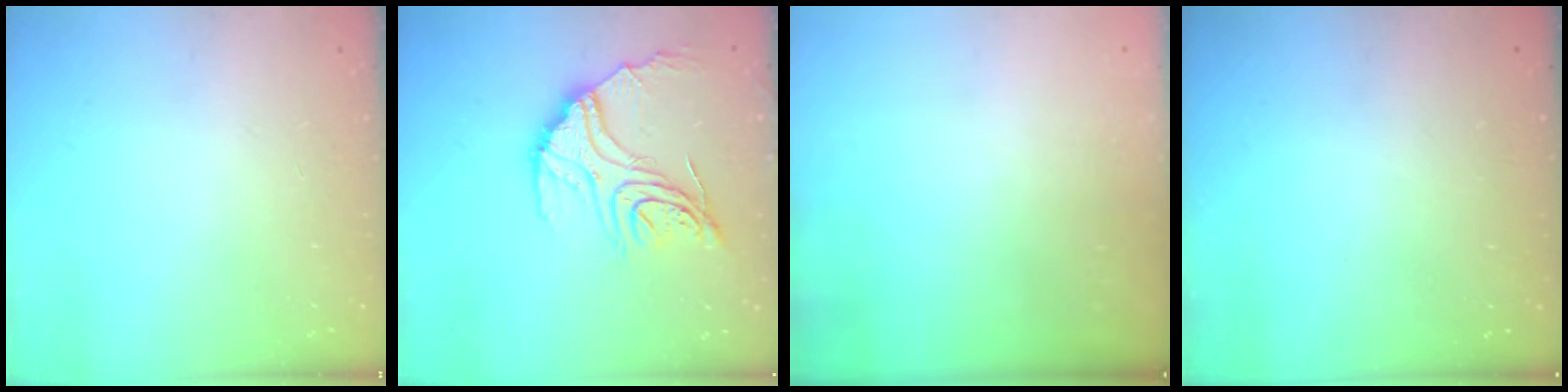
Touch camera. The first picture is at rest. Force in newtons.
{"total": 16.1, "press": 16.0, "slide": 1.6}
{"total": 3.1, "press": 3.0, "slide": 1.0}
{"total": 3.2, "press": 3.2, "slide": 0.1}